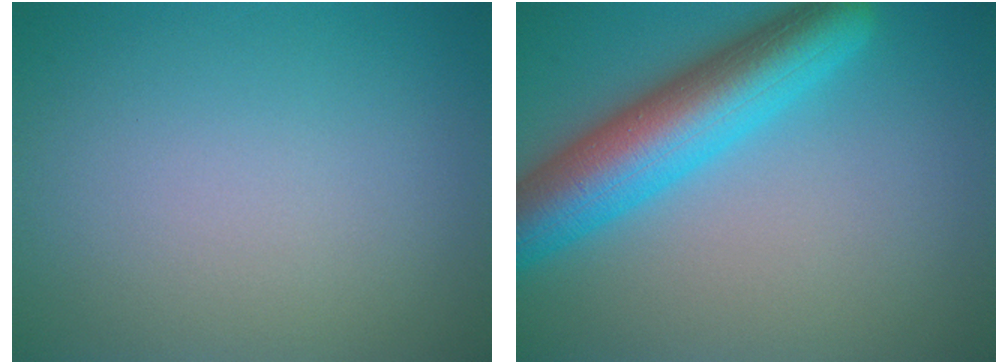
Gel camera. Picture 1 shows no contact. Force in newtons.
{"total": 8.3, "press": 8.3, "slide": 0.2}